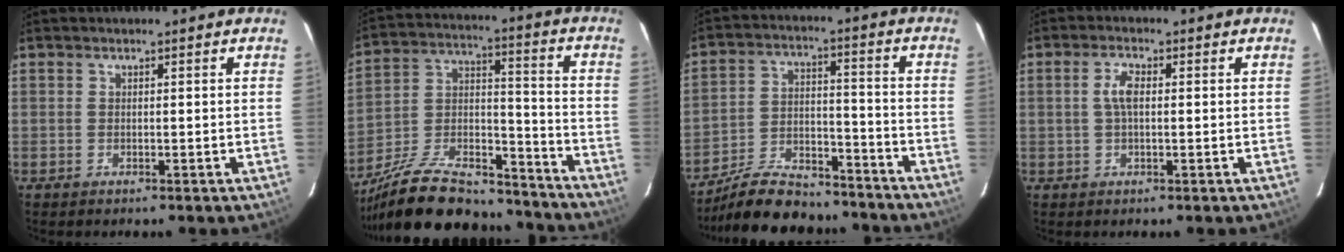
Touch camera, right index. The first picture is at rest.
{"total": 27.3, "force": [-21.5, 10.1, 13.4], "torque": [-0.260, 0.018, -0.326]}
{"total": 18.1, "force": [-15.6, 5.7, 7.2], "torque": [-0.145, 0.008, -0.236]}
{"total": 3.3, "force": [0.2, 1.3, 3.0], "torque": [-0.063, 0.006, 0.005]}